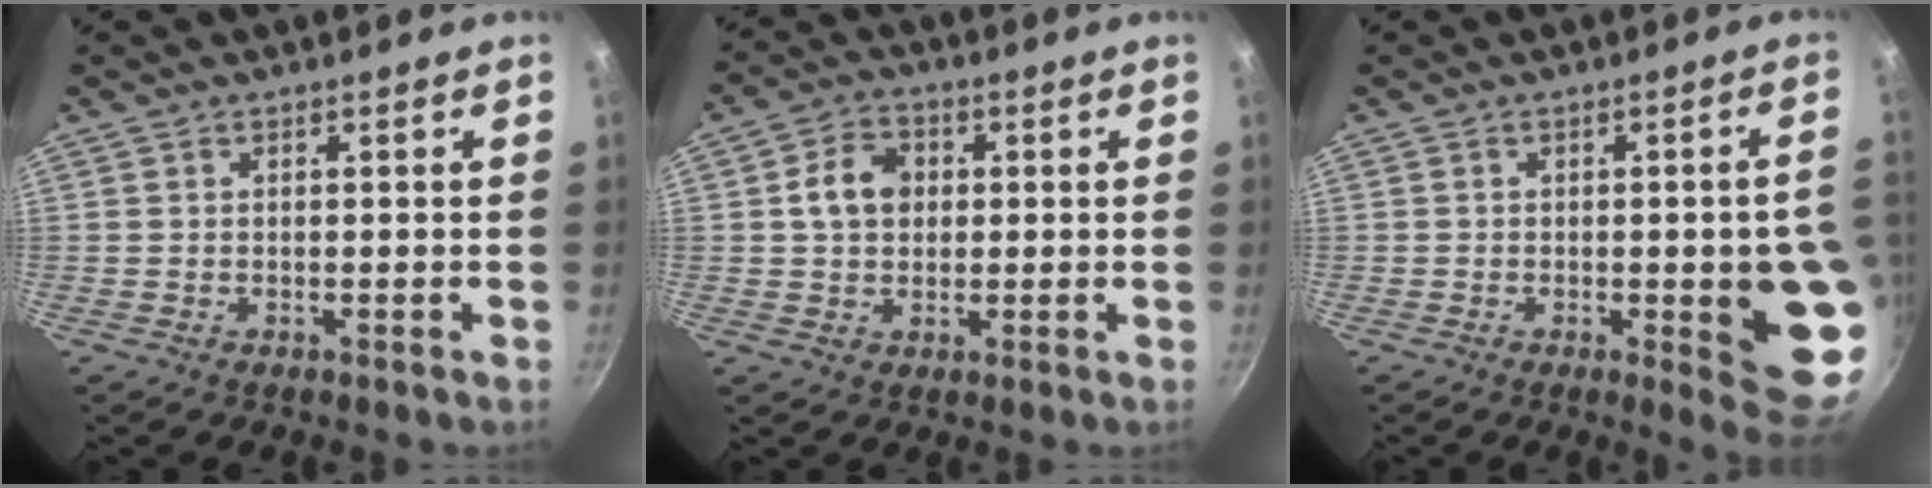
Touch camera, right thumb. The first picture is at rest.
{"total": 7.5, "force": [0.9, 6.0, 4.4], "torque": [-0.053, 0.013, 0.007]}
{"total": 12.1, "force": [-2.1, 3.0, 11.5], "torque": [-0.113, 0.008, -0.022]}